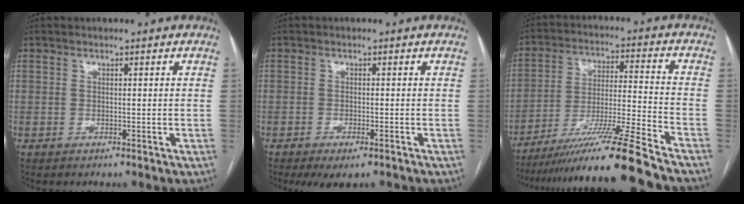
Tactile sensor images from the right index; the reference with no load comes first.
{"total": 4.2, "force": [-3.0, 1.3, 2.6], "torque": [-0.035, -0.006, -0.042]}
{"total": 17.1, "force": [-14.2, -2.6, 9.2], "torque": [-0.170, -0.022, -0.244]}